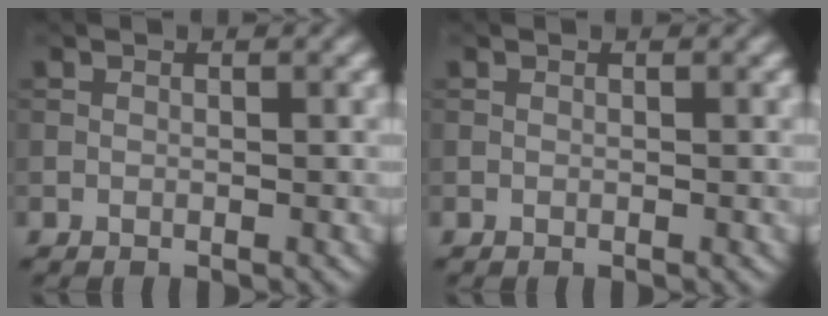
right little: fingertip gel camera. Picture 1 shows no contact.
{"total": 0.0}